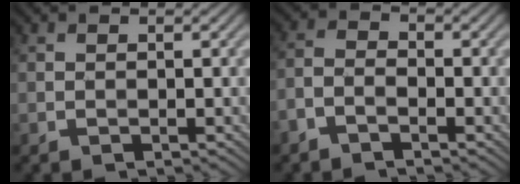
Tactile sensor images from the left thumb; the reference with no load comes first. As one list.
[{"total": 2.8, "force": [-2.2, 0.9, 1.3], "torque": [-0.029, -0.001, -0.056]}]